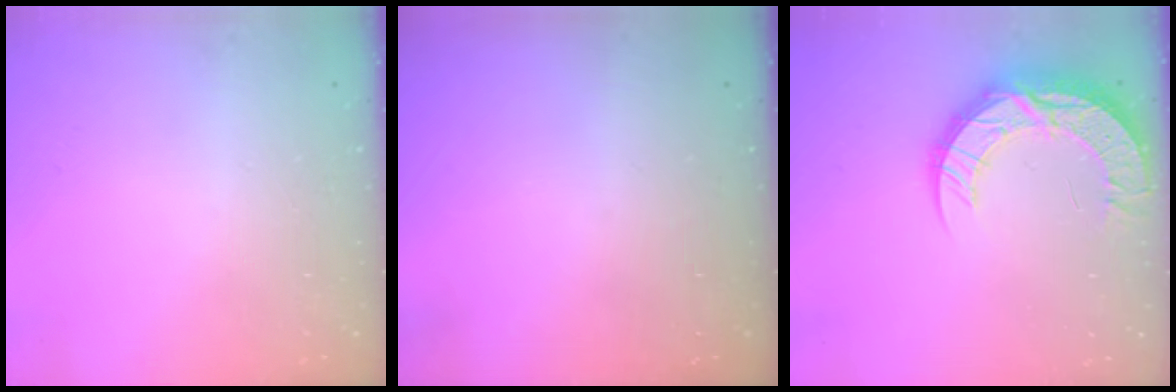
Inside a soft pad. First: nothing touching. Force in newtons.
{"total": 0.0}
{"total": 16.1, "press": 16.1, "slide": 1.3}